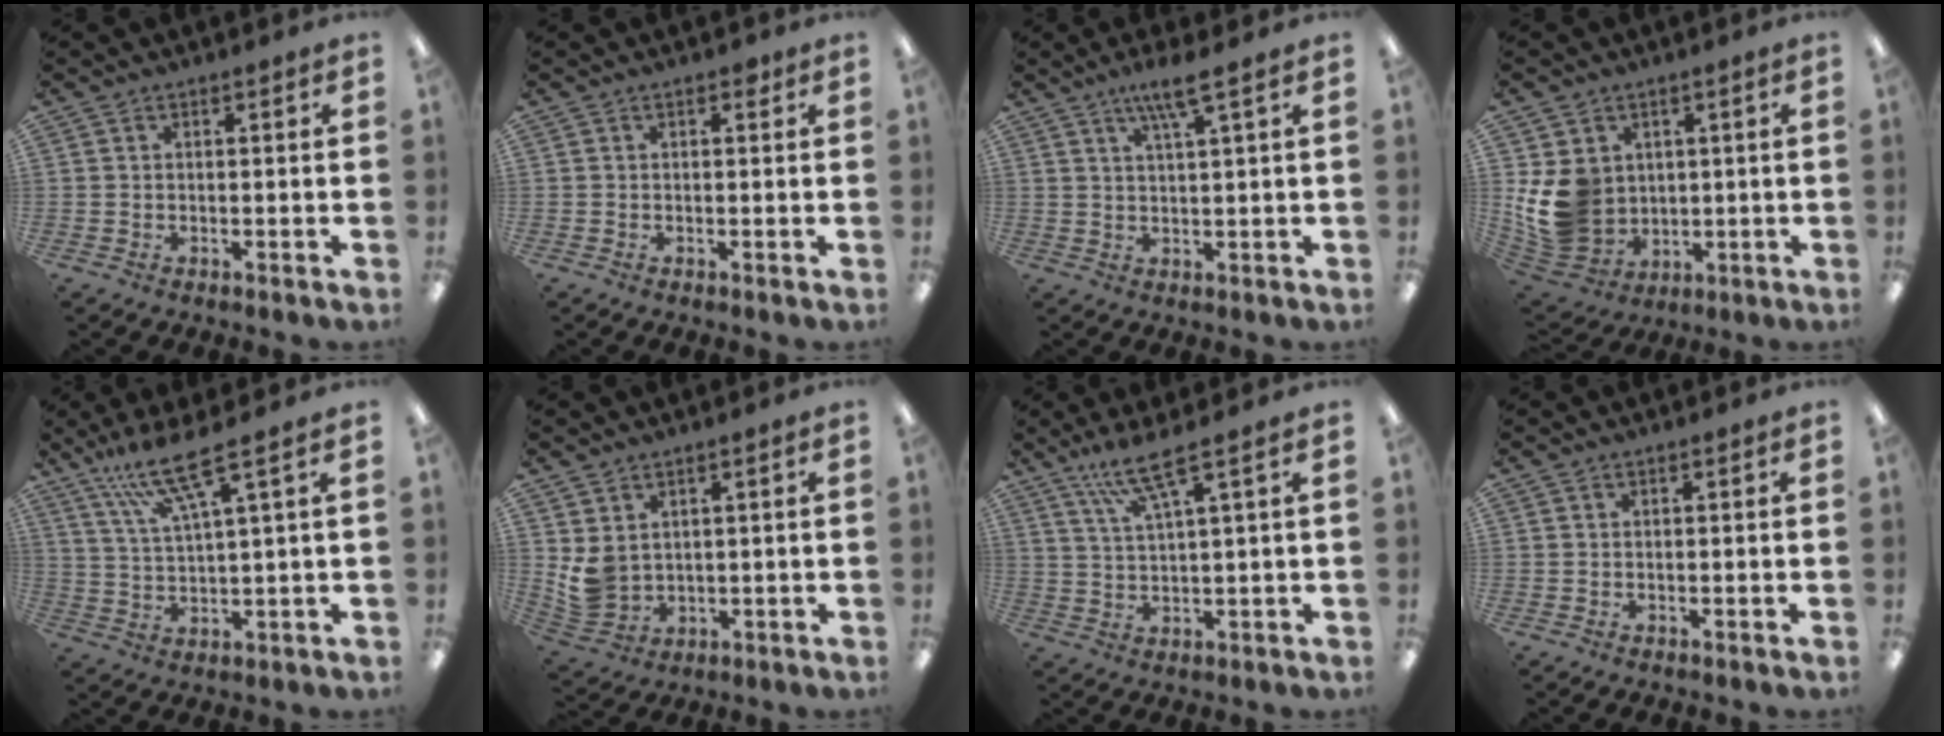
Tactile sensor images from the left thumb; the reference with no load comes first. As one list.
[{"total": 1.1, "force": [0.6, 0.6, 0.7], "torque": [-0.006, 0.000, 0.009]}, {"total": 10.3, "force": [7.3, 1.0, 7.2], "torque": [-0.140, -0.030, 0.124]}, {"total": 12.6, "force": [1.5, 11.0, 6.0], "torque": [-0.147, -0.010, 0.035]}, {"total": 11.7, "force": [7.9, 1.5, 8.5], "torque": [-0.181, -0.028, 0.141]}, {"total": 6.1, "force": [2.1, 5.0, 2.6], "torque": [-0.063, -0.010, 0.044]}, {"total": 8.5, "force": [5.7, 1.1, 6.2], "torque": [-0.134, -0.013, 0.102]}, {"total": 0.0}]